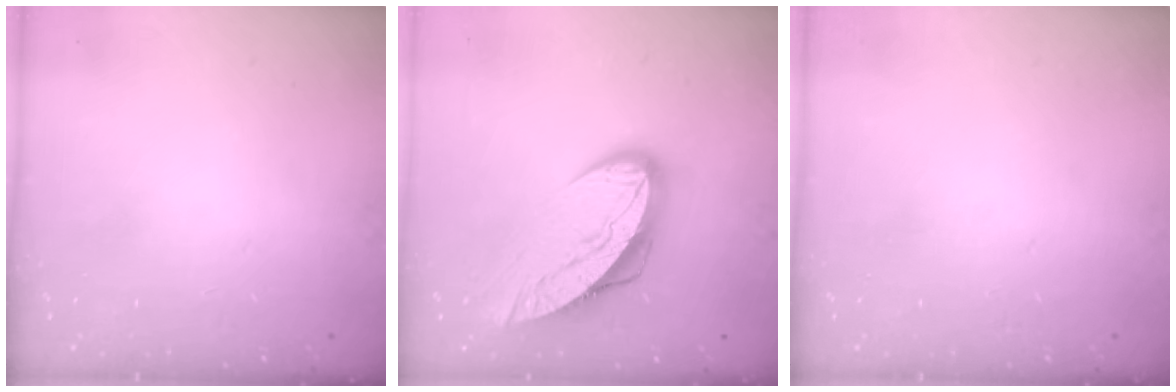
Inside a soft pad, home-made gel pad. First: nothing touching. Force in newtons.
{"total": 14.8, "press": 14.8, "slide": 1.3}
{"total": 0.0}